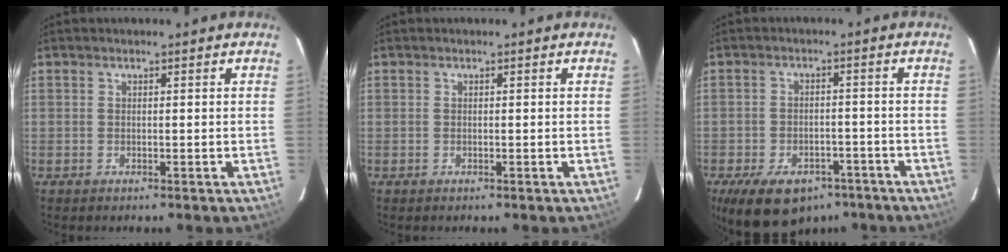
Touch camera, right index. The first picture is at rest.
{"total": 0.0}
{"total": 14.5, "force": [-9.6, 8.1, 7.3], "torque": [-0.164, -0.009, -0.135]}